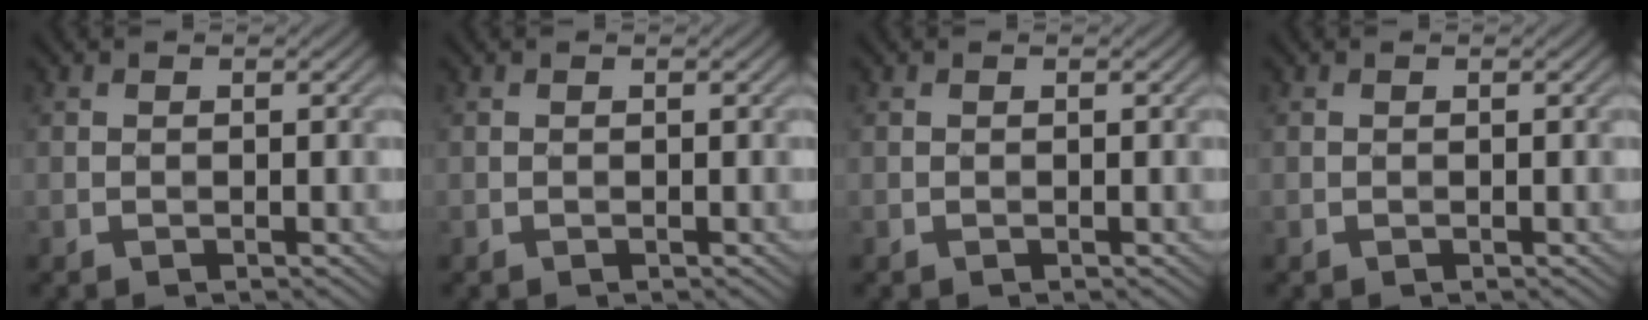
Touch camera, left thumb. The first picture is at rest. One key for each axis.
{"total": 0.0}
{"total": 0.0}
{"total": 0.0}